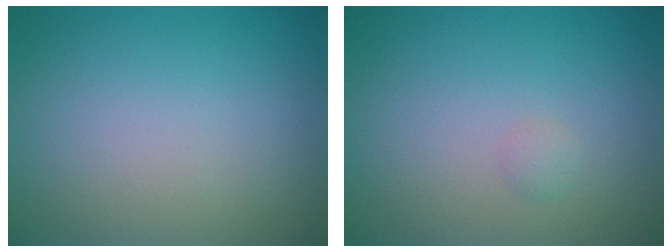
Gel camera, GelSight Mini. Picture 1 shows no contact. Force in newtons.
{"total": 0.6, "press": 0.6, "slide": 0.1}